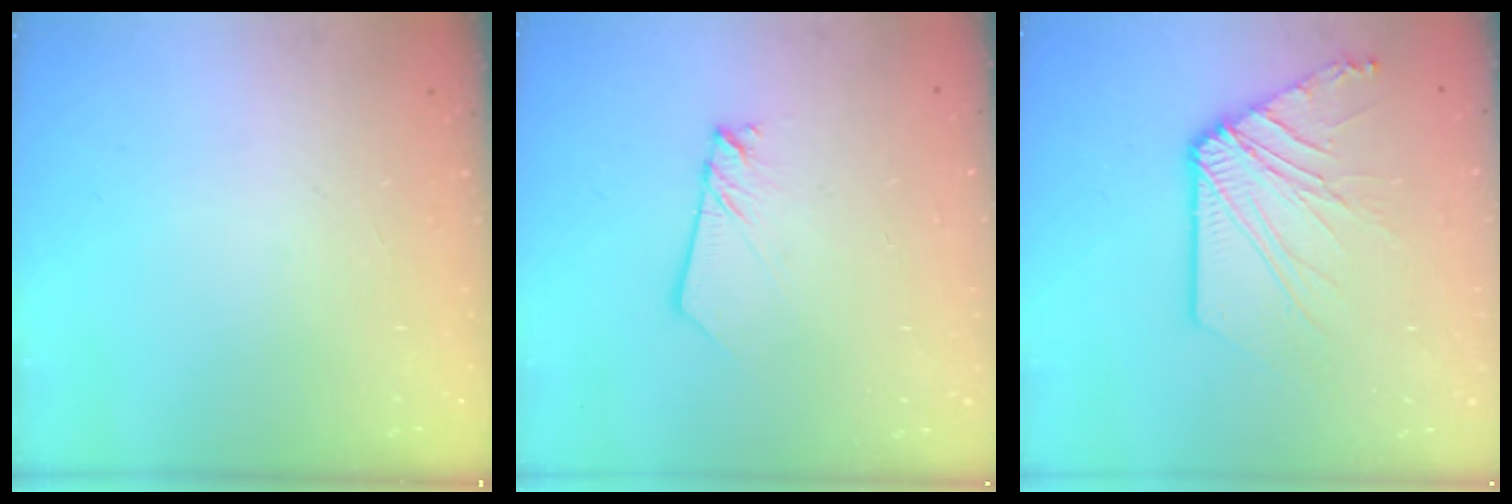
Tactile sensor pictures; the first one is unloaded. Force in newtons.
{"total": 2.7, "press": 2.6, "slide": 0.3}
{"total": 11.5, "press": 11.5, "slide": 0.8}